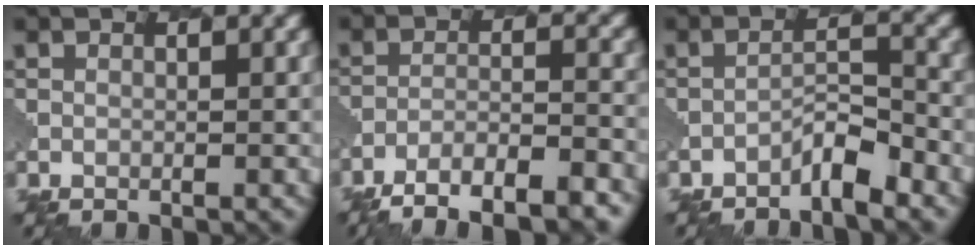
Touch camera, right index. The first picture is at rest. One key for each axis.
{"total": 7.7, "fx": -6.4, "fy": 1.7, "fz": 3.9, "tx": -0.060, "ty": -0.007, "tz": -0.103}
{"total": 2.6, "fx": -2.2, "fy": 0.3, "fz": 1.4, "tx": -0.026, "ty": 0.011, "tz": -0.044}